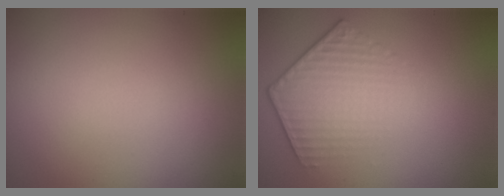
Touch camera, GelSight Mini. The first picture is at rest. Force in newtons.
{"total": 4.5, "press": 3.2, "slide": 3.1}